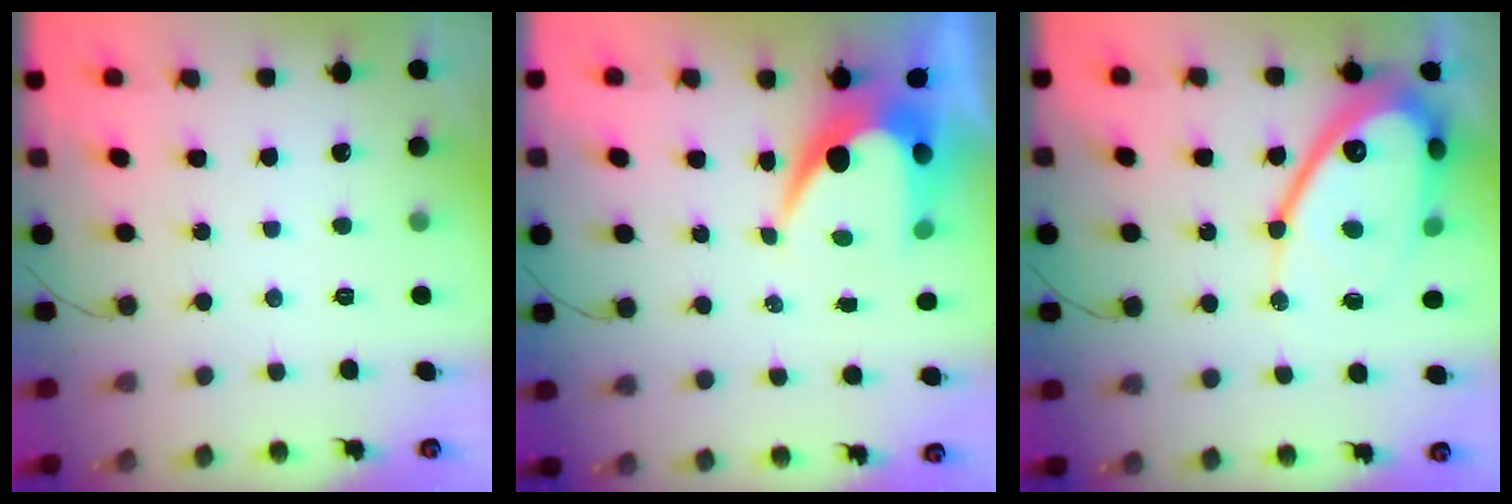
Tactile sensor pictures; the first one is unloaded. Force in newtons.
{"total": 7.9, "press": 7.9, "slide": 0.8}
{"total": 19.5, "press": 19.5, "slide": 1.7}